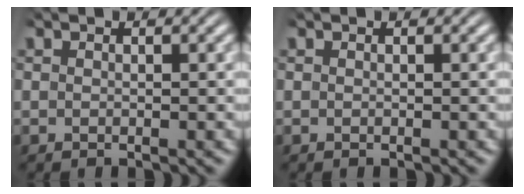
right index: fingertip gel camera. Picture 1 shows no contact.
{"total": 0.0}